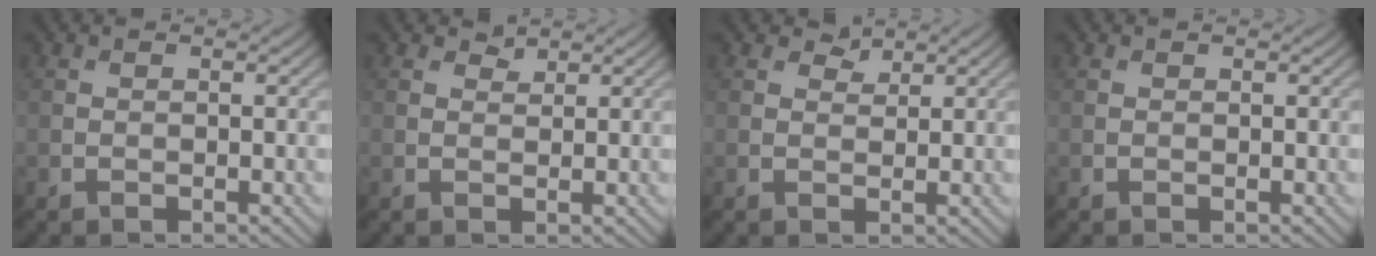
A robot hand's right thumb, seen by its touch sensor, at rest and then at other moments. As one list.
[{"total": 1.2, "force": [1.0, 0.5, 0.3], "torque": [-0.003, -0.004, 0.020]}, {"total": 1.6, "force": [1.4, 0.8, 0.5], "torque": [-0.008, -0.003, 0.025]}, {"total": 0.0}]